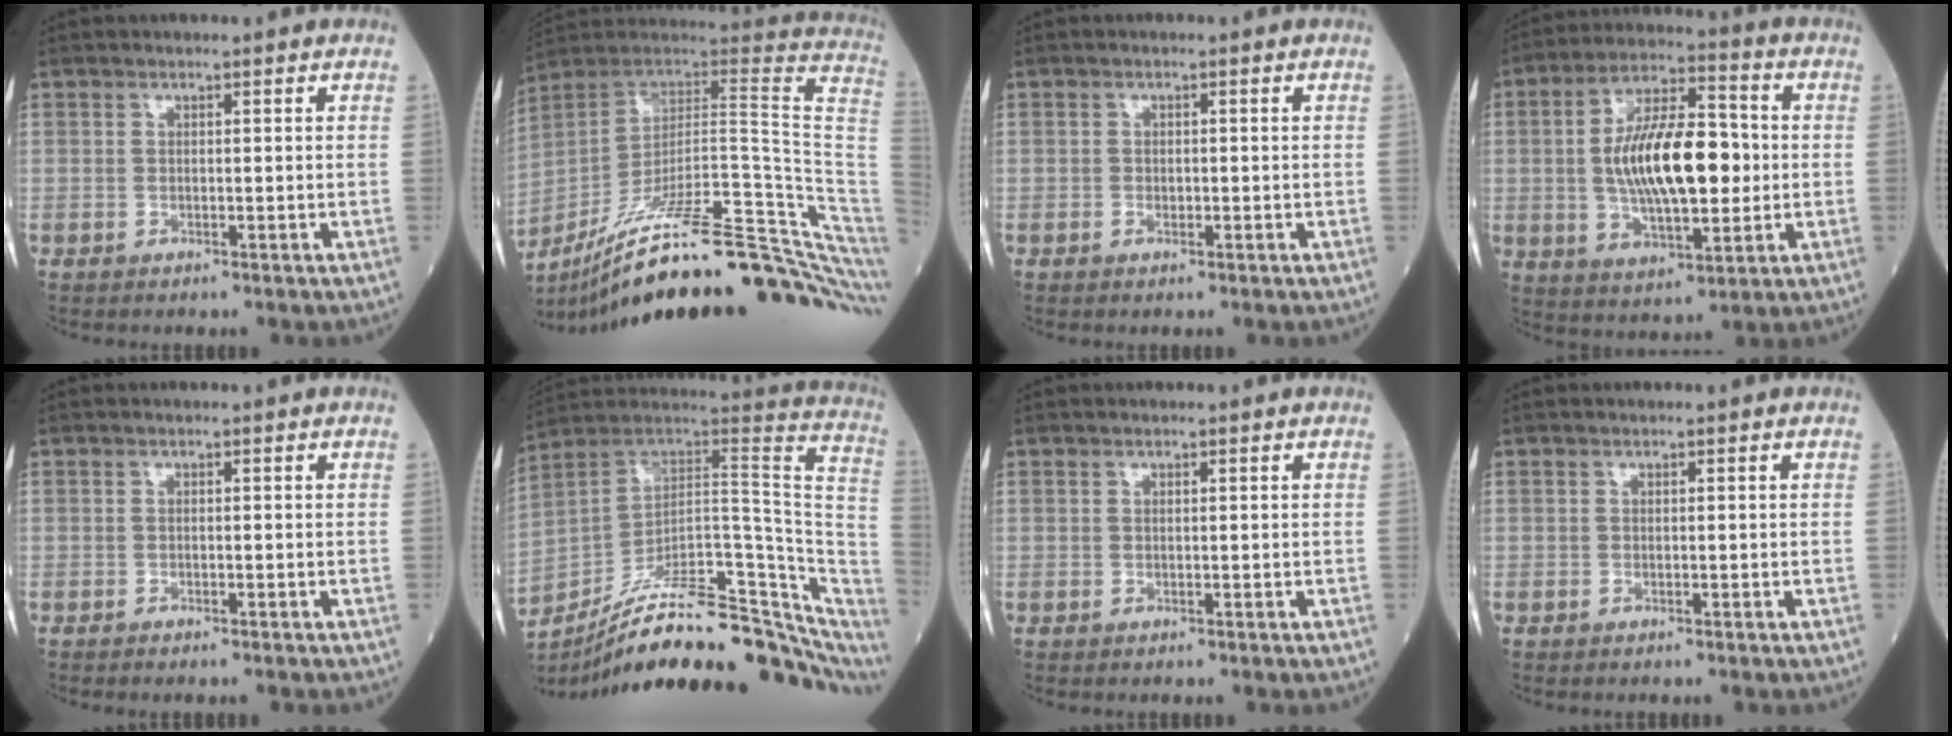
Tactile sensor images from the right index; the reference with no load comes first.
{"total": 32.6, "force": [-24.4, 2.3, 21.5], "torque": [-0.197, 0.001, -0.348]}
{"total": 0.7, "force": [-0.2, 0.5, 0.5], "torque": [-0.011, 0.001, 0.000]}
{"total": 15.5, "force": [0.1, 5.6, 14.4], "torque": [-0.267, 0.013, 0.007]}
{"total": 0.7, "force": [-0.6, -0.1, 0.4], "torque": [-0.003, 0.001, -0.007]}
{"total": 26.5, "force": [-17.9, 8.4, 17.7], "torque": [-0.193, 0.044, -0.261]}
{"total": 0.0}
{"total": 0.0}